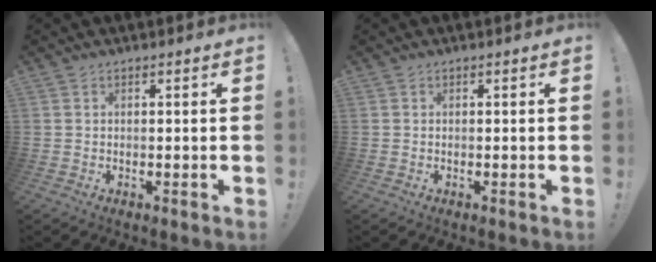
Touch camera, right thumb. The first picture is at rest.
{"total": 0.0}